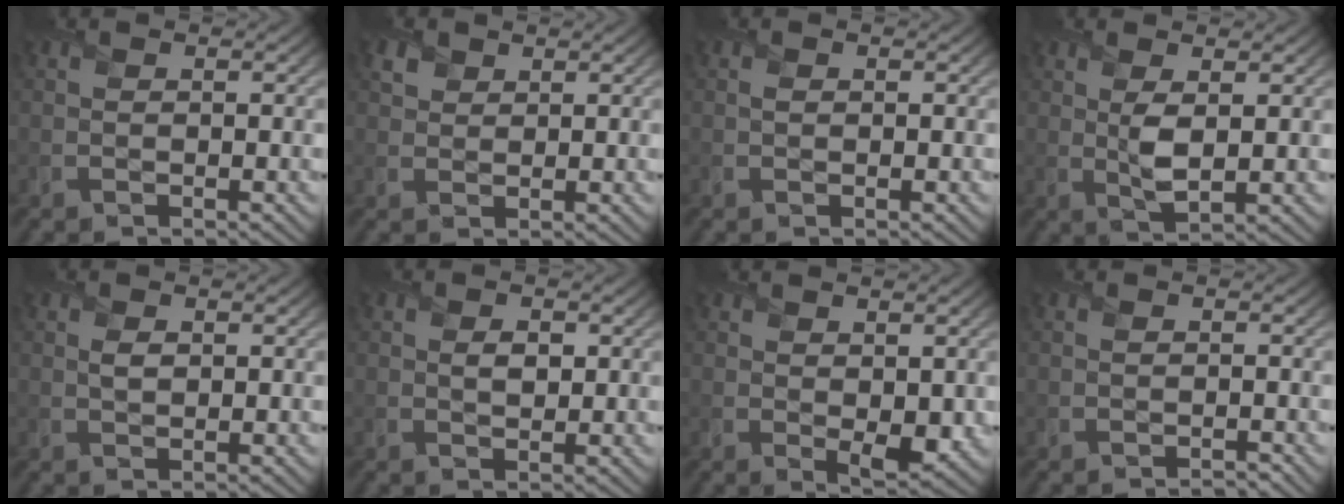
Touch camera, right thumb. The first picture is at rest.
{"total": 1.8, "force": [1.2, 1.2, 0.5], "torque": [-0.015, 0.004, 0.022]}
{"total": 0.0}
{"total": 3.2, "force": [0.7, 1.2, 2.9], "torque": [-0.067, -0.003, 0.018]}
{"total": 1.3, "force": [0.4, 0.7, 1.0], "torque": [-0.026, 0.001, 0.006]}
{"total": 1.8, "force": [0.4, 1.1, 1.4], "torque": [-0.031, -0.003, 0.004]}
{"total": 3.1, "force": [0.2, 1.7, 2.6], "torque": [-0.045, -0.013, 0.009]}
{"total": 0.6, "force": [-0.6, 0.0, 0.2], "torque": [-0.005, 0.002, -0.011]}